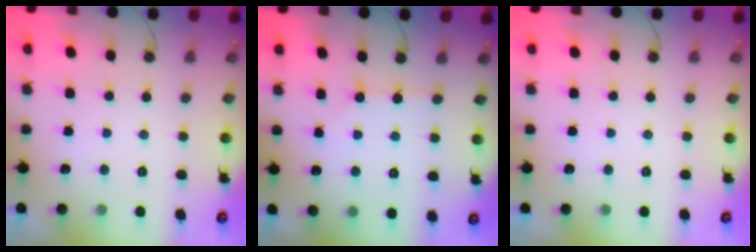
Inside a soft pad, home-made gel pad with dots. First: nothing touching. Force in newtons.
{"total": 2.6, "press": 2.5, "slide": 0.5}
{"total": 0.0}